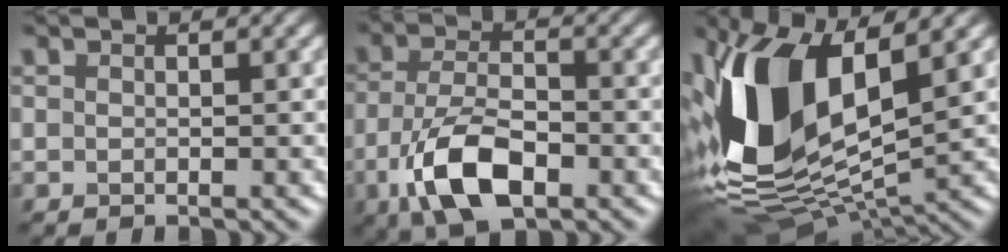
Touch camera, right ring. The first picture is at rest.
{"total": 7.6, "force": [-3.3, 3.6, 5.8], "torque": [-0.118, -0.005, -0.070]}
{"total": 14.1, "force": [1.4, 7.3, 11.9], "torque": [-0.250, -0.006, 0.020]}